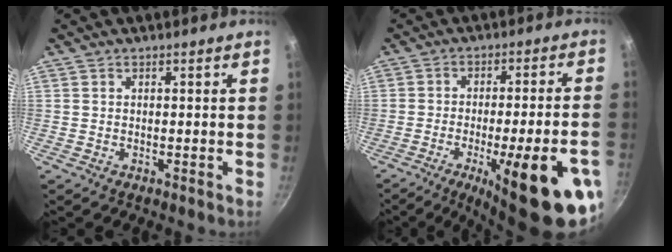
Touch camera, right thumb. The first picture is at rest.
{"total": 22.4, "force": [-9.4, 5.3, 19.6], "torque": [-0.242, 0.025, -0.123]}